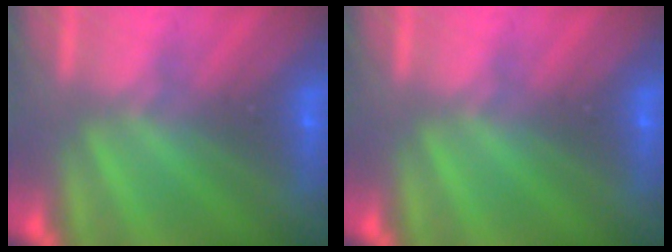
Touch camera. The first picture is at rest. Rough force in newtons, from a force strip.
{"total": 0.0}